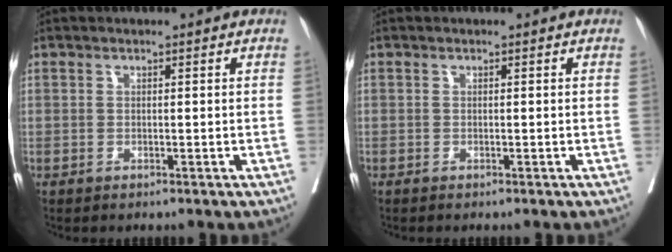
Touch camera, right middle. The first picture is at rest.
{"total": 0.0}